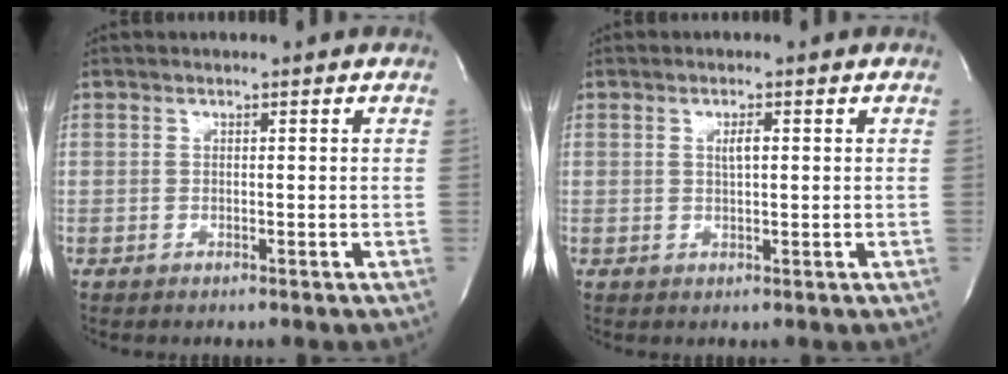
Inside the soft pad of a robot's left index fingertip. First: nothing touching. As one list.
[{"total": 1.6, "force": [0.5, 0.3, 1.5], "torque": [-0.029, 0.001, 0.008]}]